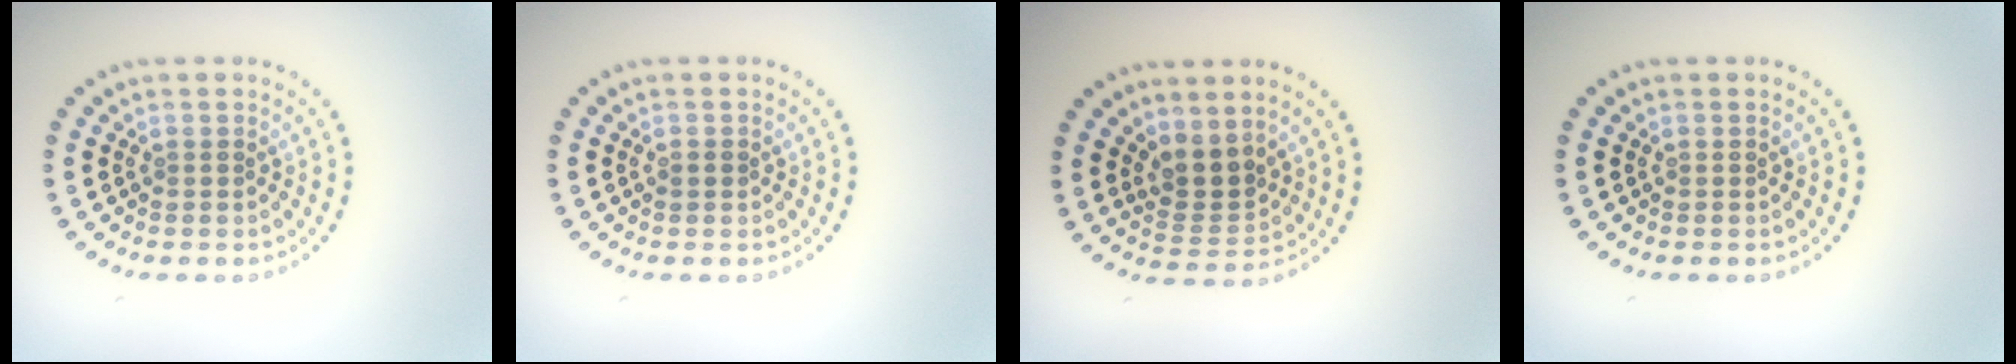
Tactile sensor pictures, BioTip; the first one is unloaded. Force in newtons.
{"total": 0.7, "press": 0.7, "slide": 0.2}
{"total": 2.9, "press": 2.2, "slide": 1.9}
{"total": 0.0}